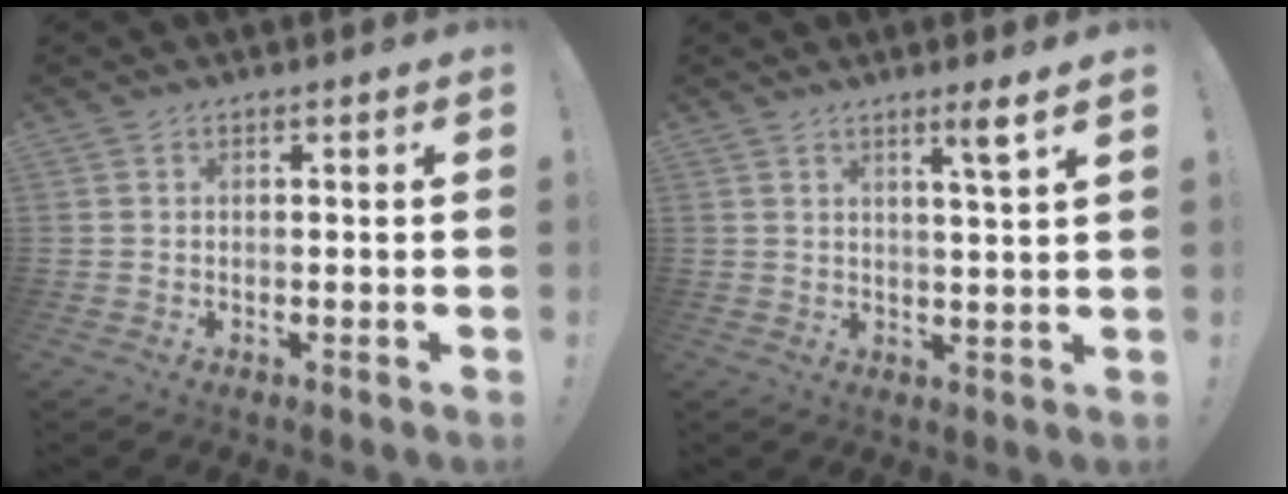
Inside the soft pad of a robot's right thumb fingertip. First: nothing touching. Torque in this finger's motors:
{"motor_torque": [0.08, -0.05, 0.08, 0.01, 0.01]}